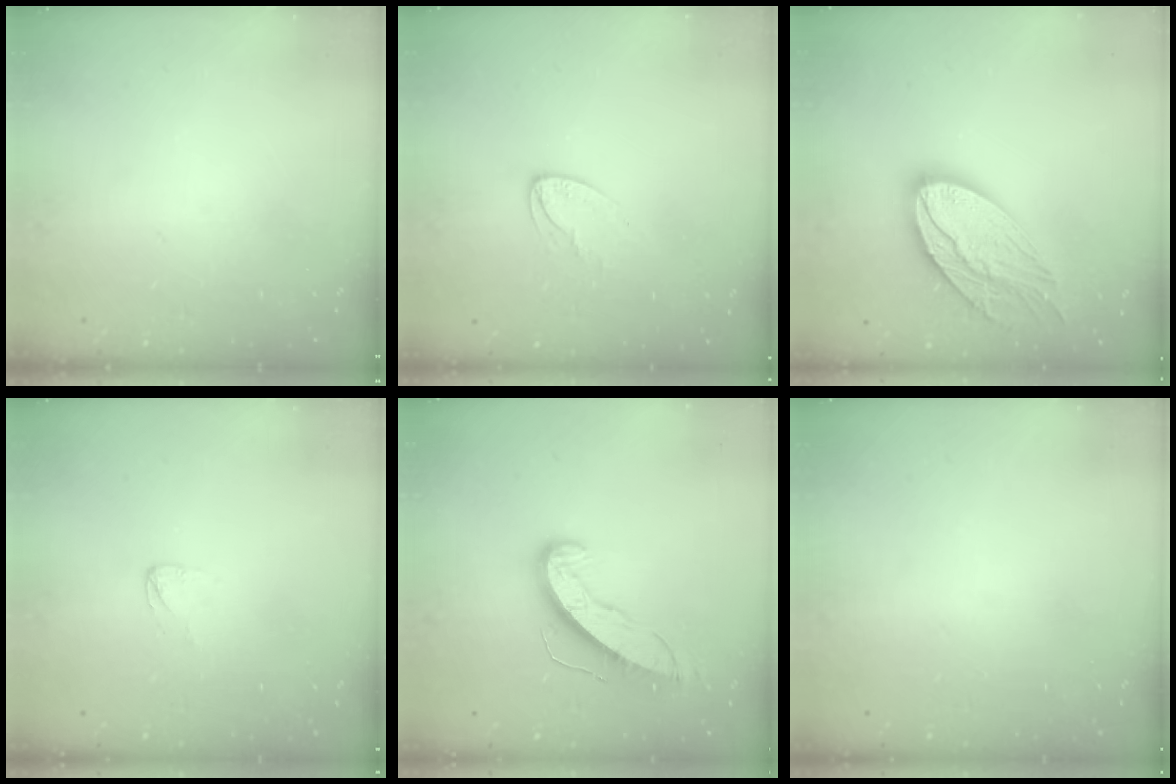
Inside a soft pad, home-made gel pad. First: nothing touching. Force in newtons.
{"total": 3.3, "press": 3.3, "slide": 0.2}
{"total": 16.2, "press": 16.1, "slide": 1.1}
{"total": 2.4, "press": 2.4, "slide": 0.2}
{"total": 11.0, "press": 11.0, "slide": 0.9}
{"total": 0.0}